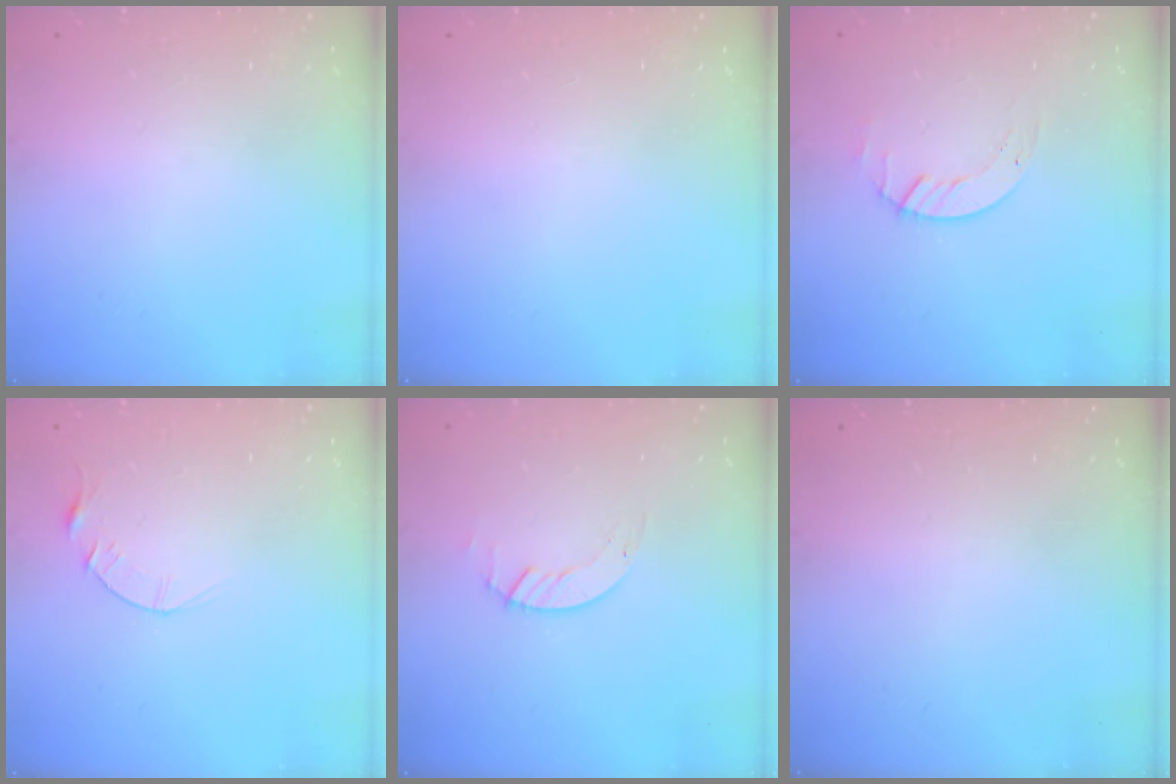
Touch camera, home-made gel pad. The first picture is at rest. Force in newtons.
{"total": 0.0}
{"total": 2.0, "press": 2.0, "slide": 0.2}
{"total": 3.9, "press": 3.9, "slide": 0.5}
{"total": 1.3, "press": 1.3, "slide": 0.2}
{"total": 0.0}